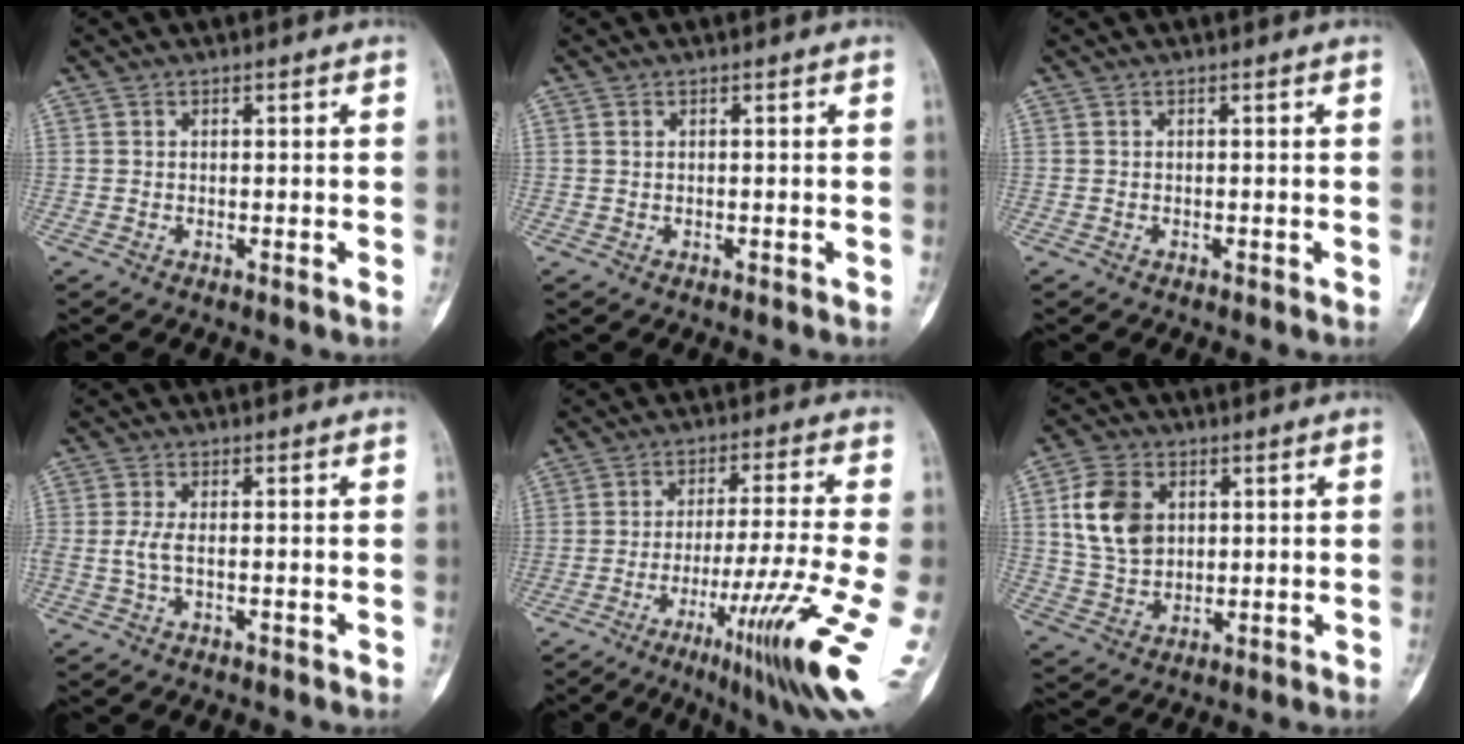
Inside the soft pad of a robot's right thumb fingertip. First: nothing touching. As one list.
[{"total": 0.5, "force": [0.1, 0.4, 0.3], "torque": [-0.003, 0.001, 0.001]}, {"total": 0.0}, {"total": 3.1, "force": [-0.5, 1.5, 2.6], "torque": [-0.063, 0.003, -0.015]}, {"total": 17.6, "force": [-6.6, 0.5, 16.3], "torque": [-0.240, 0.001, -0.102]}, {"total": 11.2, "force": [2.6, 8.2, 7.1], "torque": [-0.113, -0.003, 0.053]}]